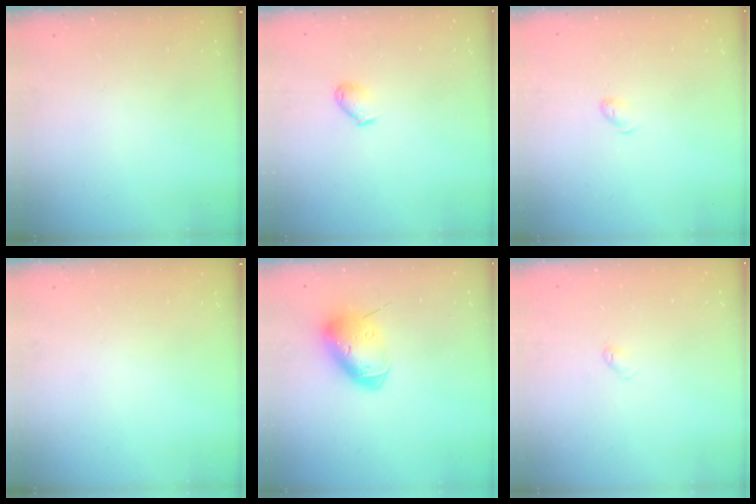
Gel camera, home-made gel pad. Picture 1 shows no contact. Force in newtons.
{"total": 6.0, "press": 5.9, "slide": 1.1}
{"total": 5.6, "press": 5.6, "slide": 0.8}
{"total": 0.0}
{"total": 12.3, "press": 12.1, "slide": 1.9}
{"total": 2.9, "press": 2.8, "slide": 0.5}